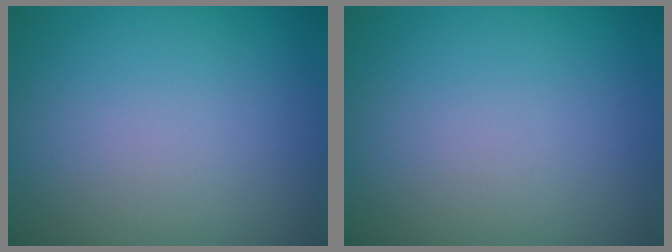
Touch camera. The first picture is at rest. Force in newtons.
{"total": 0.0}